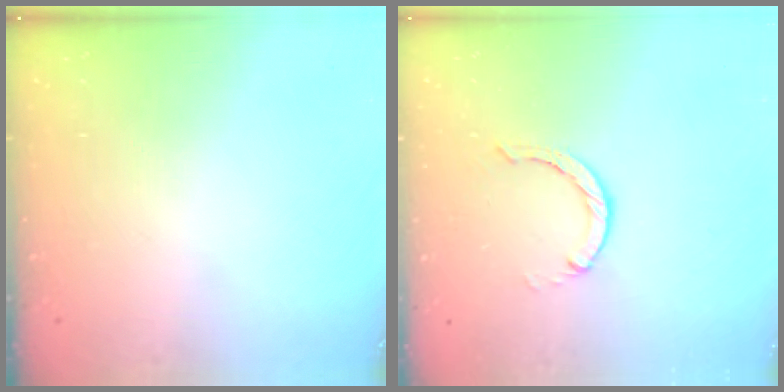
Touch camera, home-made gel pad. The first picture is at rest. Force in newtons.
{"total": 0.0}